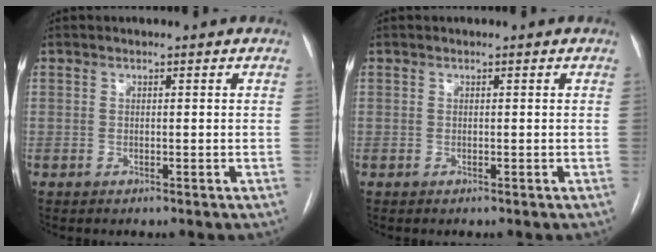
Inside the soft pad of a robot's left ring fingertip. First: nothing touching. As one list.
[{"total": 0.0}]